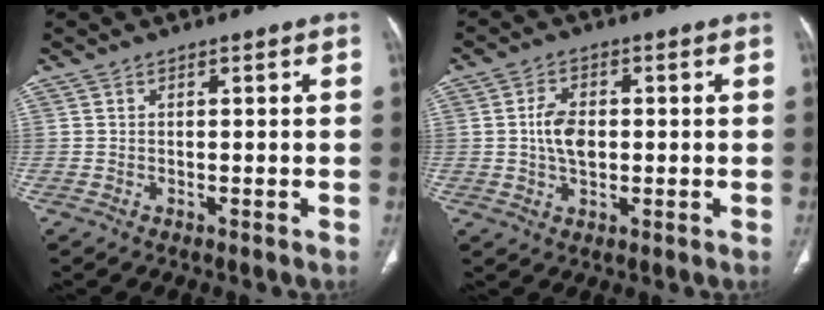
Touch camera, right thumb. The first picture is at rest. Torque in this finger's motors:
{"motor_torque": [0.71, 0.78, 0.78, 0.04, 0.05]}